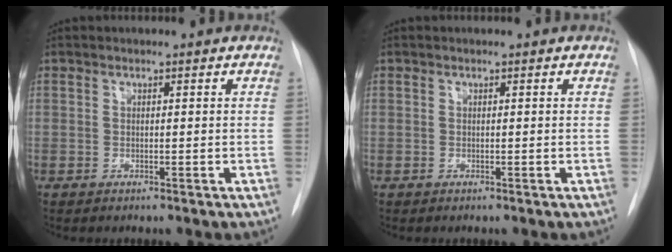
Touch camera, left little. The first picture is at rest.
{"total": 0.0}